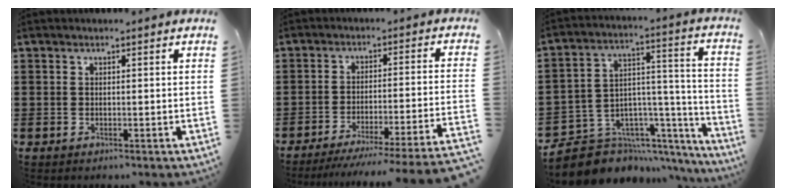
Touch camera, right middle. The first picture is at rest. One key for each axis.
{"total": 5.8, "fx": -4.8, "fy": -0.7, "fz": 3.2, "tx": -0.049, "ty": -0.023, "tz": -0.095}
{"total": 7.3, "fx": -6.0, "fy": 4.1, "fz": 0.9, "tx": -0.030, "ty": -0.007, "tz": -0.107}